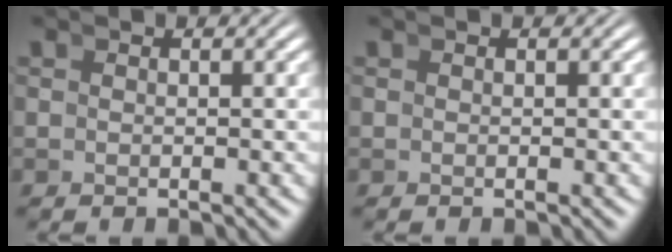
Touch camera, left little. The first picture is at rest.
{"total": 0.0}